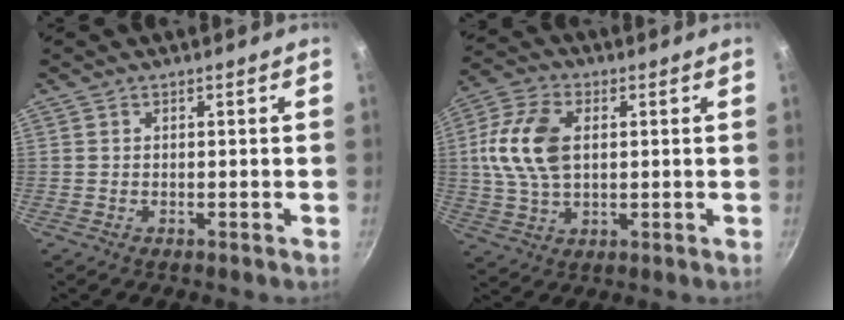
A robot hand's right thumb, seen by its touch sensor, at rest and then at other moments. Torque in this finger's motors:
{"motor_torque": [0.05, 0.48, 0.25, -0.08, 0.12]}